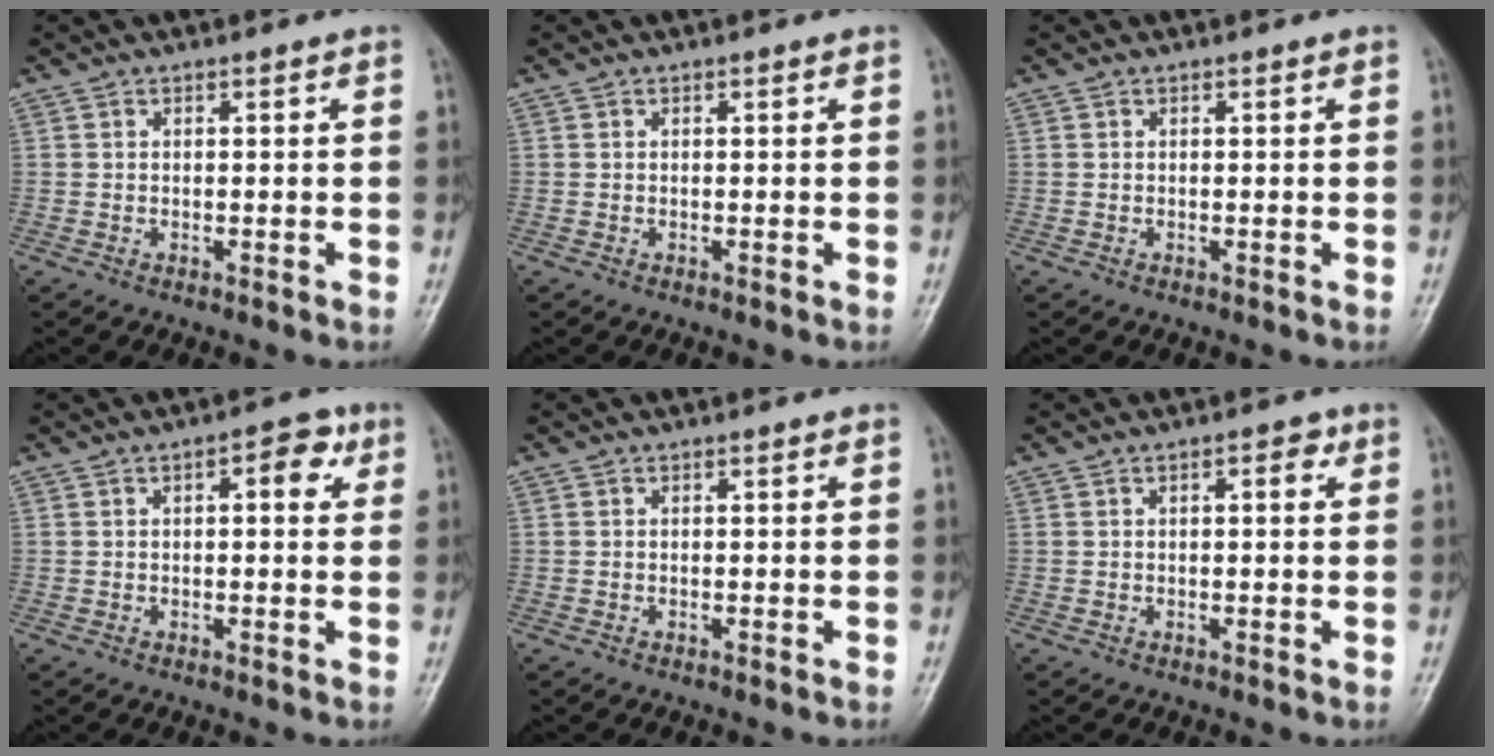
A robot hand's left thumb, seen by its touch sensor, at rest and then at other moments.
{"total": 0.0}
{"total": 0.0}
{"total": 4.8, "force": [1.6, 2.2, 3.9], "torque": [-0.035, 0.003, 0.013]}
{"total": 0.0}
{"total": 2.4, "force": [0.9, 1.1, 2.0], "torque": [-0.022, 0.002, 0.009]}